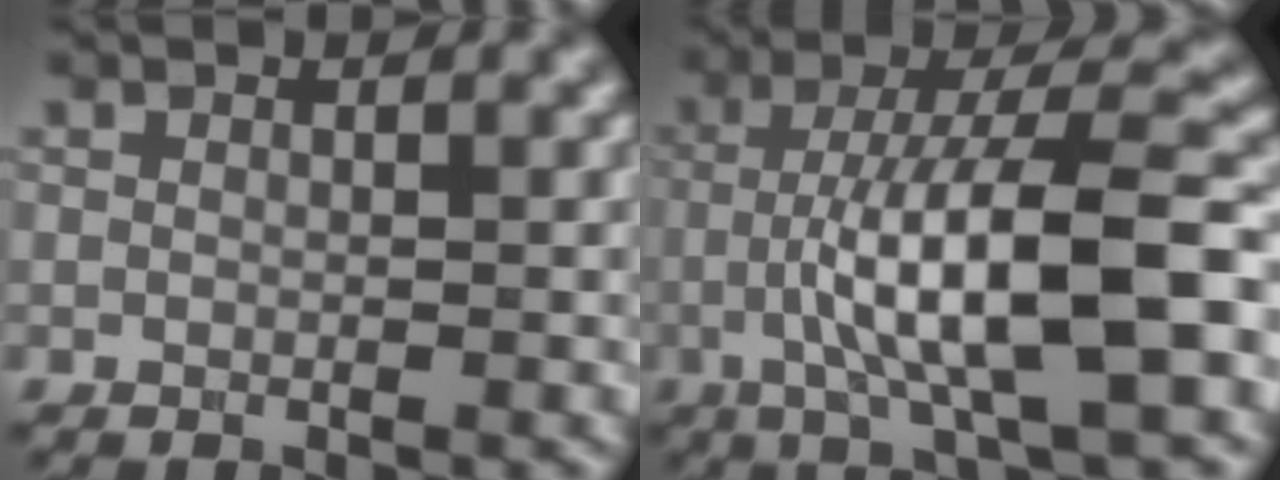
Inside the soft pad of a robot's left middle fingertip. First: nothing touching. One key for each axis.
{"total": 10.4, "fx": -2.5, "fy": 2.0, "fz": 9.9, "tx": -0.159, "ty": 0.012, "tz": -0.041}